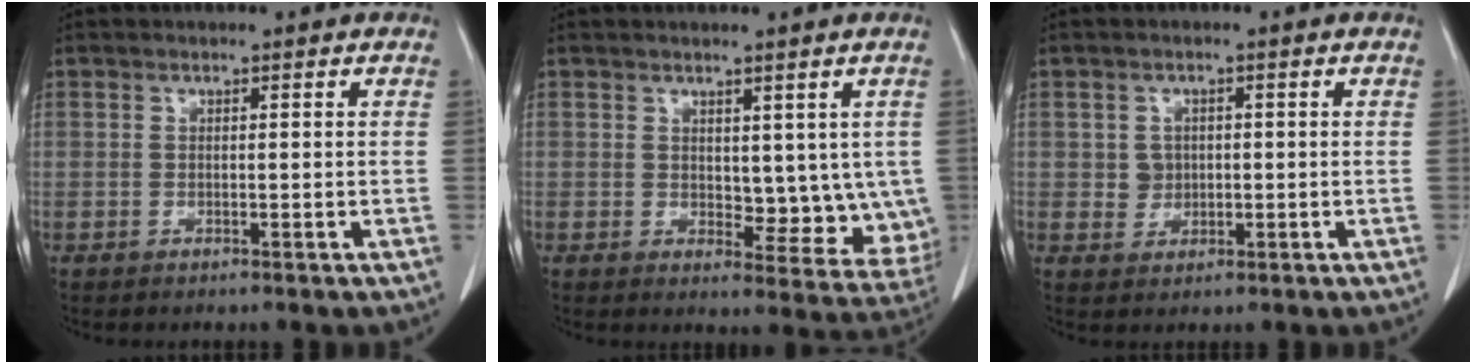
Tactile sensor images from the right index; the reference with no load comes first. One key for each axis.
{"total": 8.1, "fx": 1.2, "fy": 4.4, "fz": 6.6, "tx": -0.061, "ty": -0.011, "tz": 0.024}
{"total": 2.6, "fx": 0.2, "fy": 2.4, "fz": 0.9, "tx": -0.012, "ty": 0.002, "tz": 0.007}